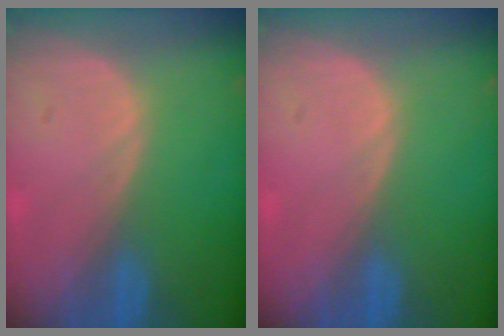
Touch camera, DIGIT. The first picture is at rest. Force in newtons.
{"total": 0.0}